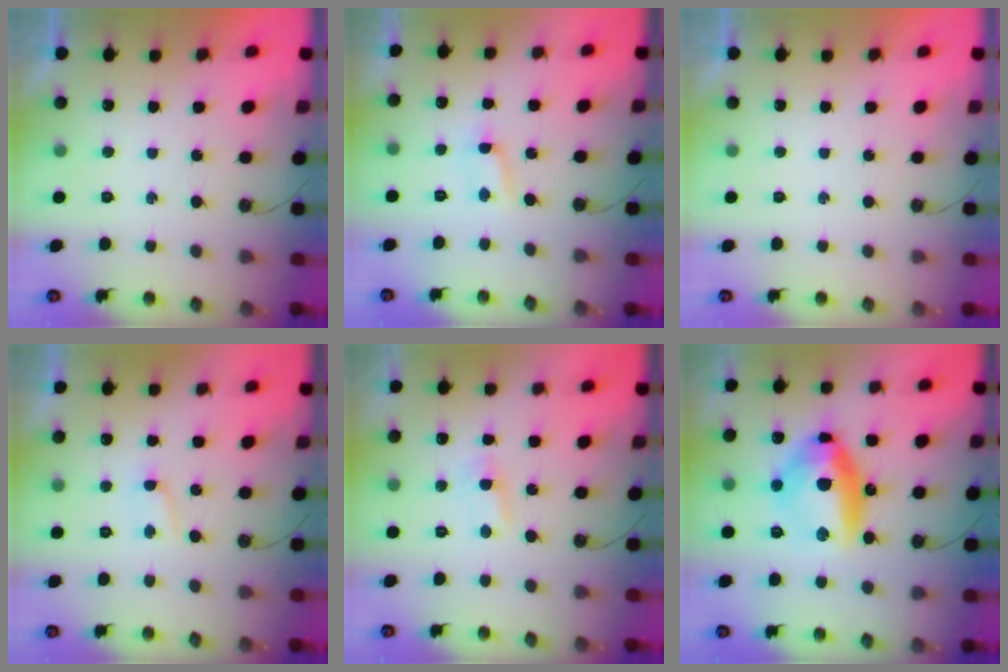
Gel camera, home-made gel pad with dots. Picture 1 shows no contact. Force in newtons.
{"total": 1.6, "press": 1.5, "slide": 0.3}
{"total": 0.0}
{"total": 1.6, "press": 1.5, "slide": 0.2}
{"total": 2.7, "press": 2.7, "slide": 0.3}
{"total": 14.6, "press": 14.4, "slide": 2.4}